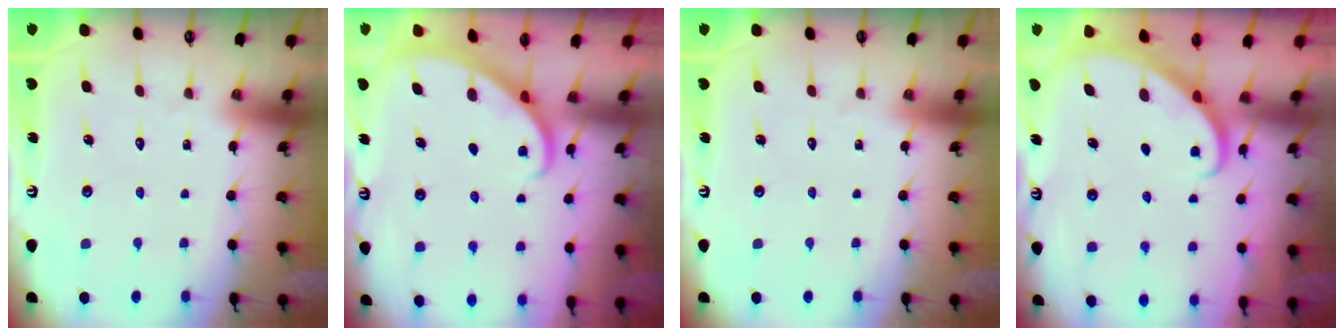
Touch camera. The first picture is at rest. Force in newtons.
{"total": 2.3, "press": 2.3, "slide": 0.2}
{"total": 0.0}
{"total": 2.7, "press": 2.7, "slide": 0.2}